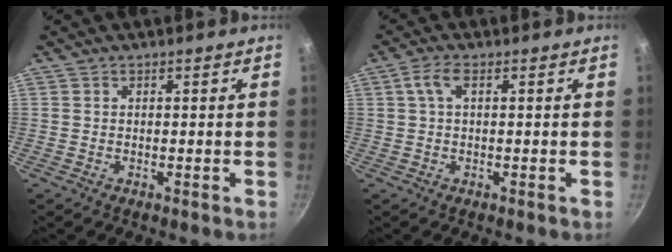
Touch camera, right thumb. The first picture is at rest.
{"total": 3.2, "force": [0.8, 0.8, 3.0], "torque": [-0.072, 0.007, 0.015]}